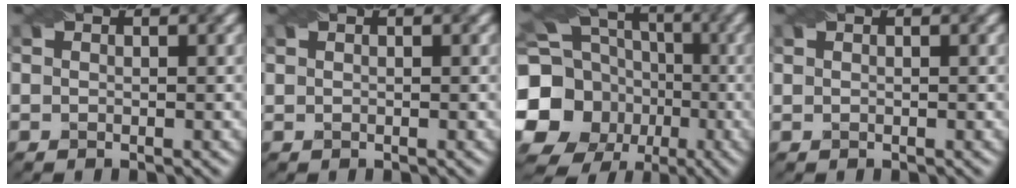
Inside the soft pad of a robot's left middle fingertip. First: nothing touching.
{"total": 0.0}
{"total": 20.7, "force": [-2.5, 18.9, 8.1], "torque": [-0.189, -0.019, -0.084]}
{"total": 0.0}